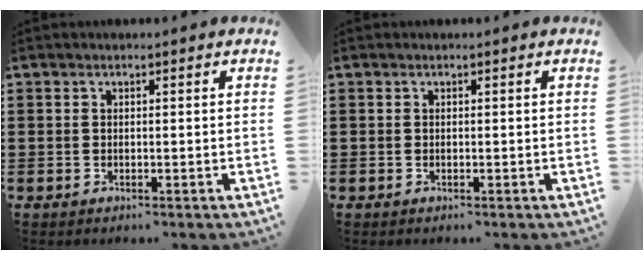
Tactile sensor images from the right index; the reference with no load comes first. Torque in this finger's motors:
{"motor_torque": [-0.01, 0.00, 0.01, -0.01]}